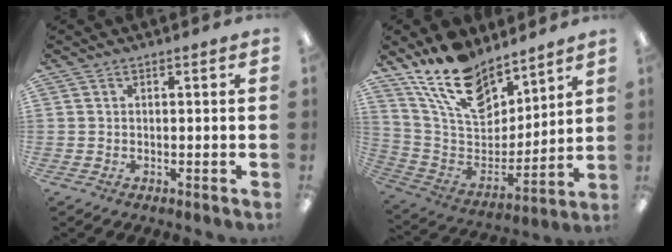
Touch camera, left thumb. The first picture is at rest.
{"total": 18.6, "force": [13.8, 9.1, 8.6], "torque": [-0.169, -0.077, 0.253]}